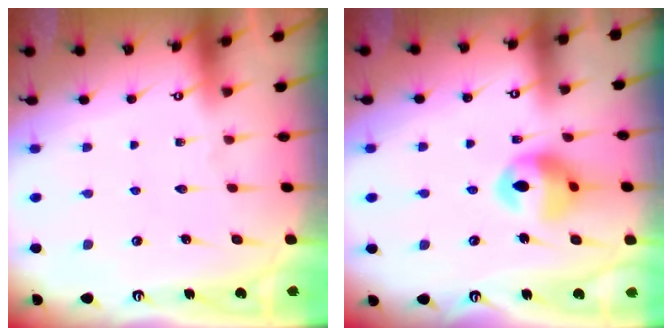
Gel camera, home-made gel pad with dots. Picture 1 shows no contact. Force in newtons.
{"total": 13.1, "press": 12.3, "slide": 4.4}